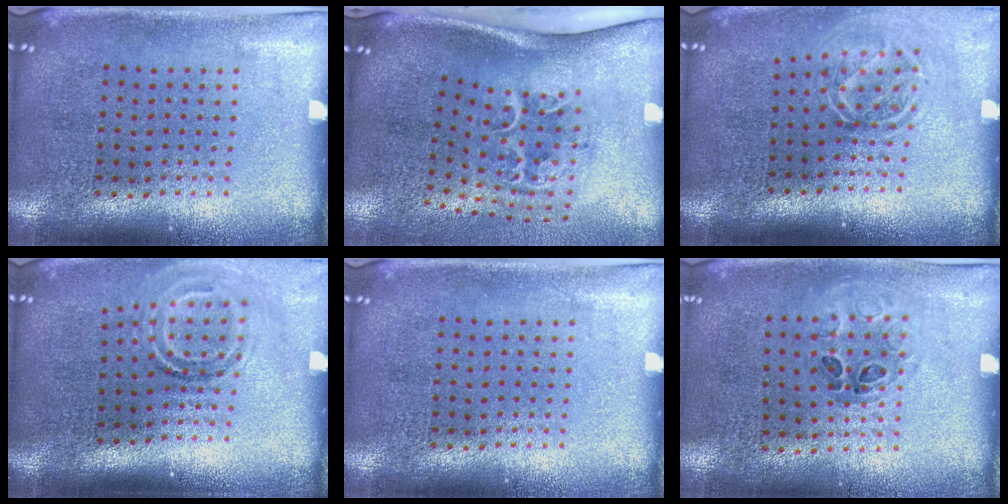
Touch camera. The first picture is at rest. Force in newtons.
{"total": 2.3, "press": 1.3, "slide": 1.9}
{"total": 1.7, "press": 1.2, "slide": 1.2}
{"total": 1.9, "press": 1.2, "slide": 1.5}
{"total": 0.0}
{"total": 0.9, "press": 0.6, "slide": 0.7}